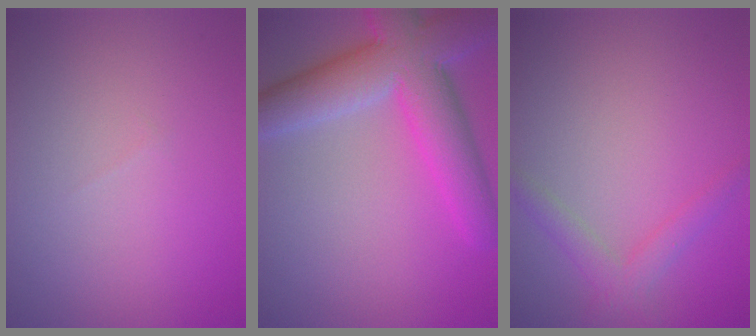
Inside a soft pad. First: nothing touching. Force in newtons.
{"total": 9.2, "press": 9.2, "slide": 0.4}
{"total": 2.2, "press": 2.2, "slide": 0.1}